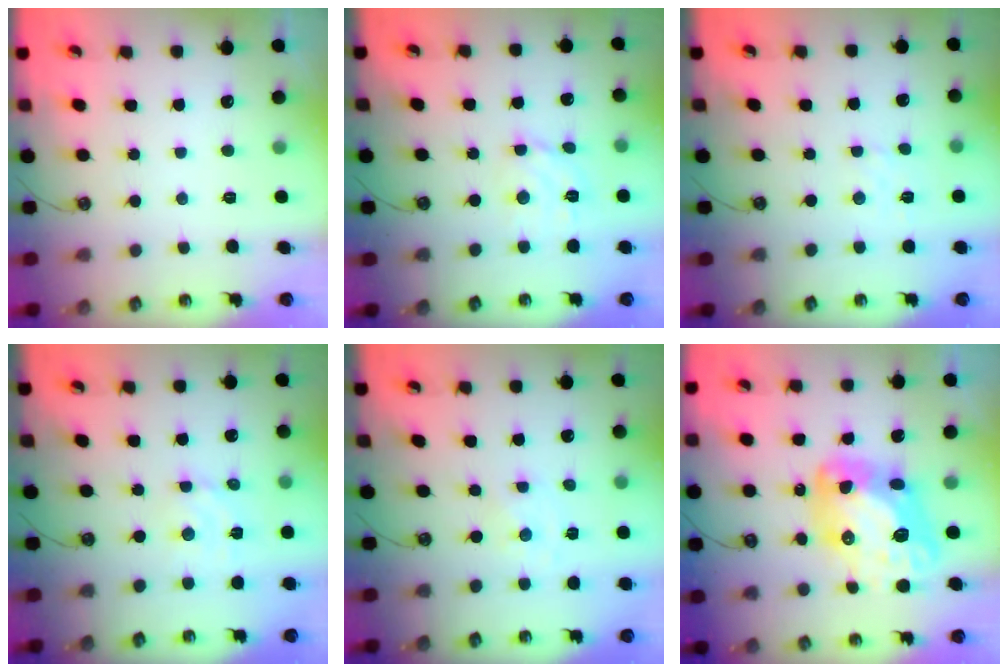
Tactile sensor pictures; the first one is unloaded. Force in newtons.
{"total": 6.6, "press": 6.5, "slide": 0.7}
{"total": 2.0, "press": 1.9, "slide": 0.6}
{"total": 3.5, "press": 3.5, "slide": 0.2}
{"total": 0.0}
{"total": 17.9, "press": 17.8, "slide": 1.9}